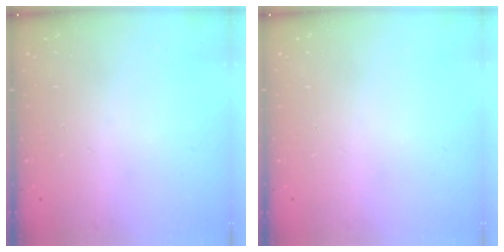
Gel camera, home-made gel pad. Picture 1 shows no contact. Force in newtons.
{"total": 0.0}